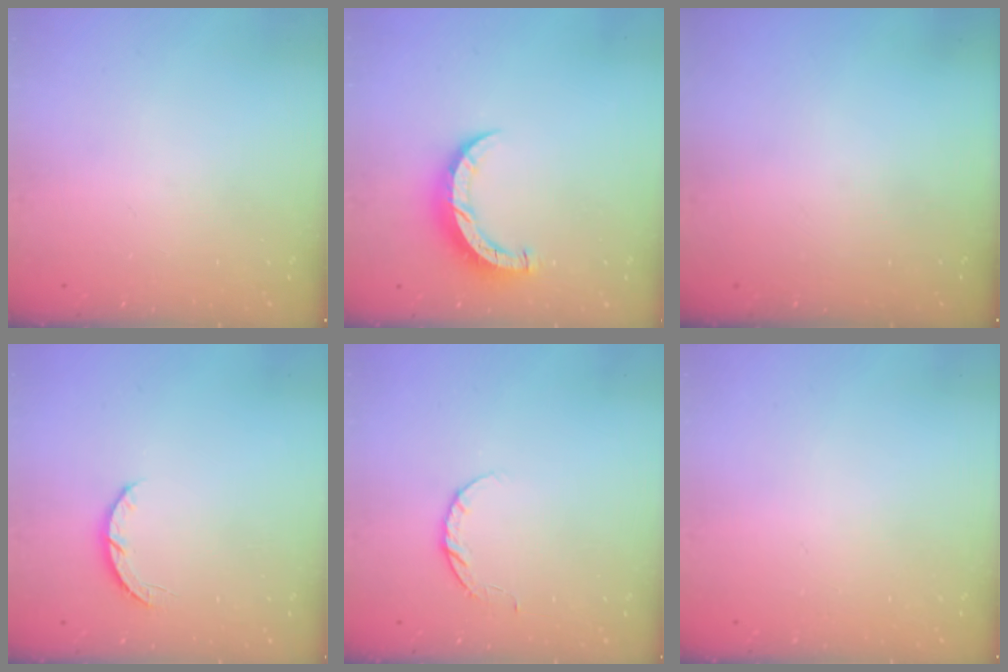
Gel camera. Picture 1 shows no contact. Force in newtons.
{"total": 8.7, "press": 8.6, "slide": 0.5}
{"total": 0.0}
{"total": 3.2, "press": 3.2, "slide": 0.4}
{"total": 4.5, "press": 4.5, "slide": 0.5}
{"total": 2.6, "press": 2.6, "slide": 0.2}